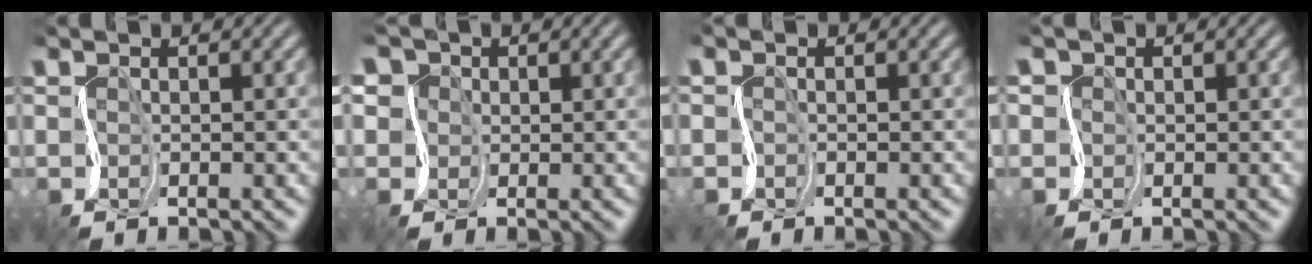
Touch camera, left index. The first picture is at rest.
{"total": 4.2, "force": [0.5, 3.8, 1.6], "torque": [-0.030, 0.010, -0.018]}
{"total": 0.6, "force": [-0.4, -0.1, -0.5], "torque": [-0.002, 0.000, -0.005]}
{"total": 0.9, "force": [-0.1, 0.9, 0.2], "torque": [-0.004, 0.007, -0.008]}